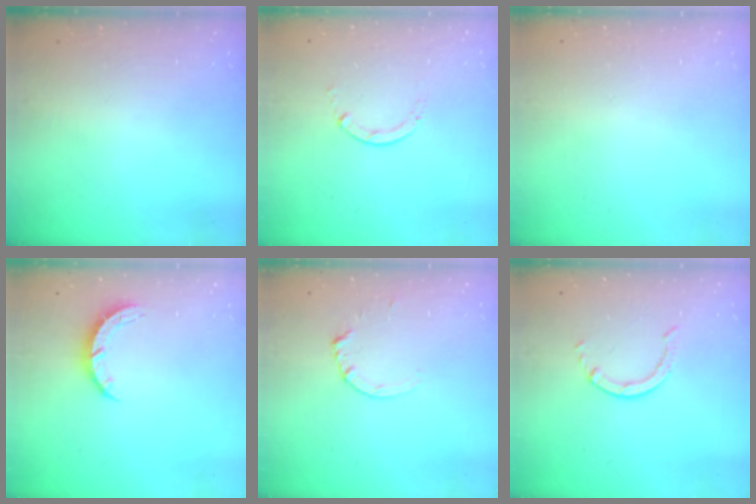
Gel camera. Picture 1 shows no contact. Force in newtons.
{"total": 0.6, "press": 0.5, "slide": 0.1}
{"total": 2.6, "press": 2.6, "slide": 0.2}
{"total": 3.6, "press": 3.6, "slide": 0.4}
{"total": 1.8, "press": 1.7, "slide": 0.2}
{"total": 0.6, "press": 0.6, "slide": 0.1}